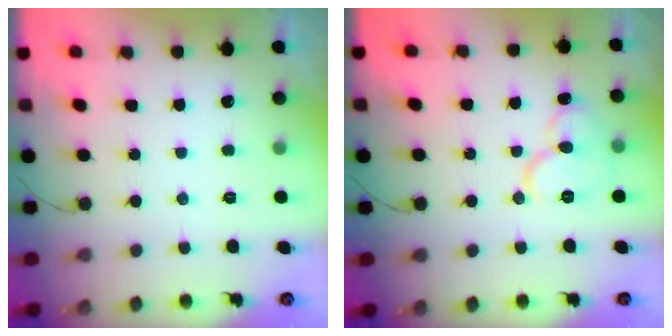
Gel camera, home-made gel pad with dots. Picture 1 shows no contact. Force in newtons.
{"total": 10.3, "press": 10.2, "slide": 1.2}